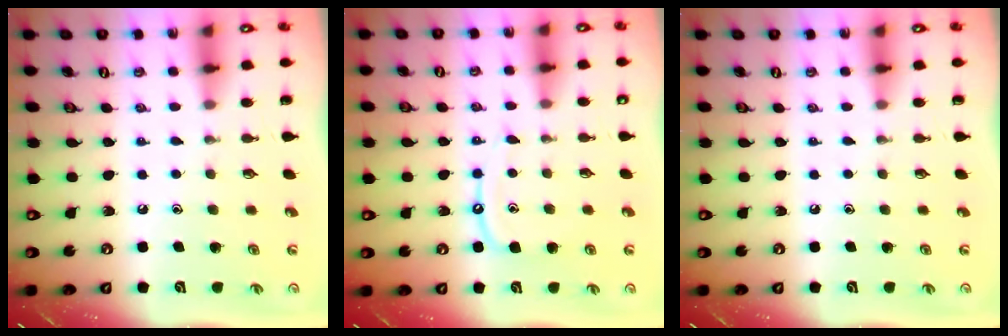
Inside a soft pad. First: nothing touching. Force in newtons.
{"total": 8.1, "press": 8.1, "slide": 0.8}
{"total": 0.0}